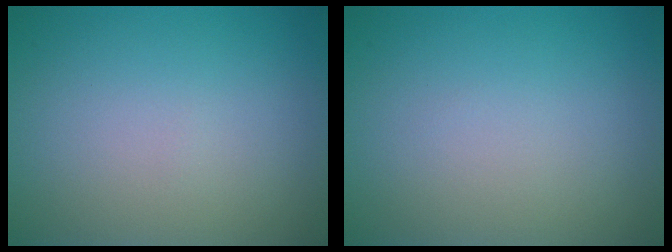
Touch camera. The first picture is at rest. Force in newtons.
{"total": 0.0}